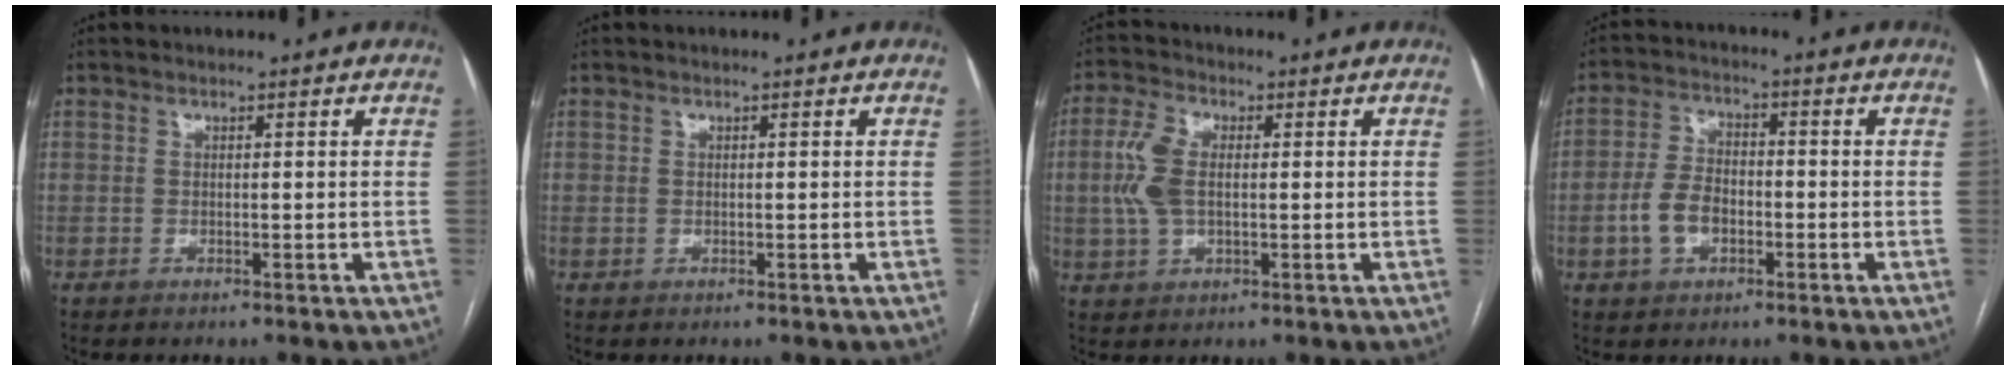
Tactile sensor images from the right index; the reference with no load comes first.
{"total": 0.0}
{"total": 6.8, "force": [0.4, 3.5, 5.8], "torque": [-0.148, 0.013, 0.008]}
{"total": 6.8, "force": [-2.0, 4.3, 4.8], "torque": [-0.108, 0.015, -0.036]}